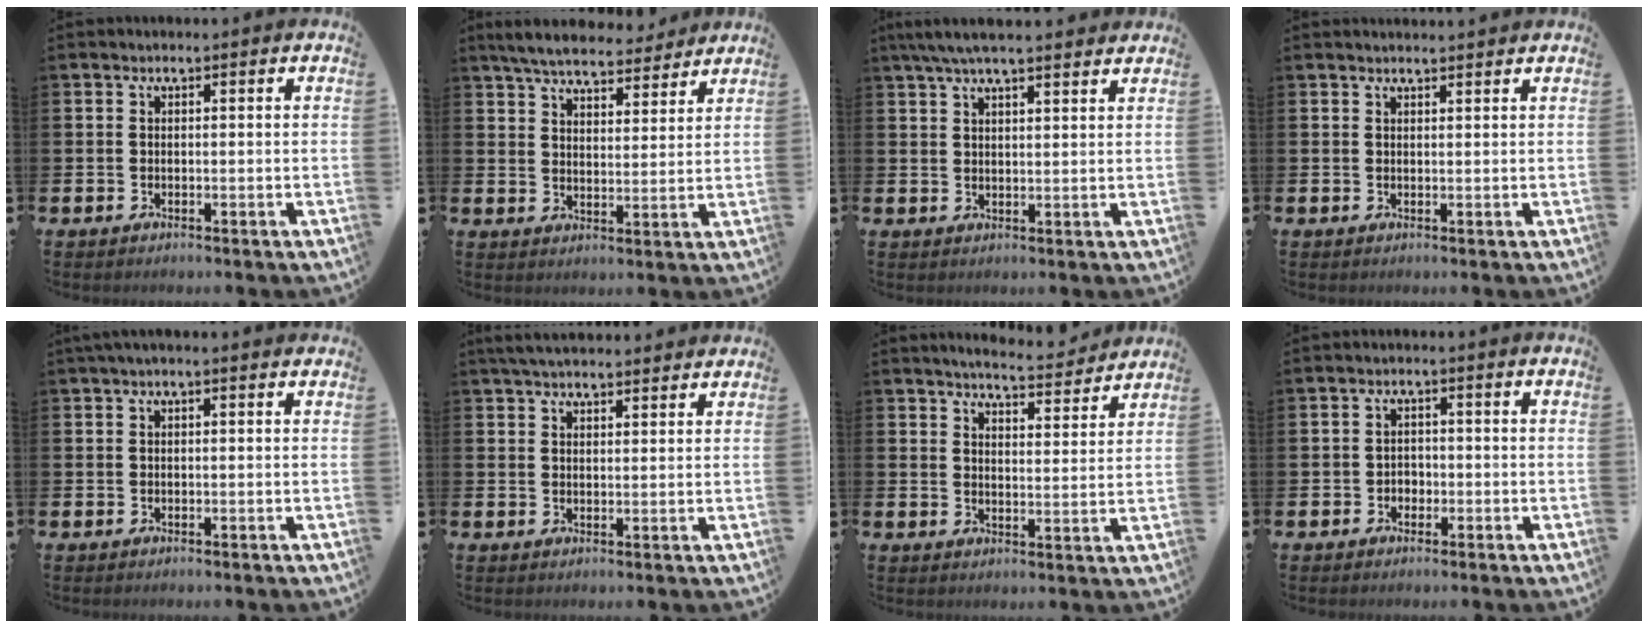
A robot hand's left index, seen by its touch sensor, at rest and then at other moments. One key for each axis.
{"total": 6.2, "fx": 5.9, "fy": 1.3, "fz": 1.5, "tx": -0.048, "ty": -0.028, "tz": 0.105}
{"total": 5.6, "fx": 5.0, "fy": 0.7, "fz": 2.5, "tx": -0.060, "ty": -0.008, "tz": 0.092}
{"total": 1.2, "fx": 1.2, "fy": 0.0, "fz": 0.1, "tx": 0.007, "ty": -0.006, "tz": 0.021}
{"total": 0.8, "fx": 0.4, "fy": 0.0, "fz": 0.6, "tx": -0.011, "ty": 0.001, "tz": 0.006}
{"total": 4.1, "fx": 3.9, "fy": 0.7, "fz": 1.1, "tx": -0.028, "ty": -0.011, "tz": 0.073}
{"total": 5.5, "fx": 5.5, "fy": 0.1, "fz": 0.9, "tx": -0.023, "ty": -0.037, "tz": 0.095}
{"total": 1.7, "fx": -0.8, "fy": 1.5, "fz": 0.4, "tx": -0.011, "ty": 0.004, "tz": -0.019}